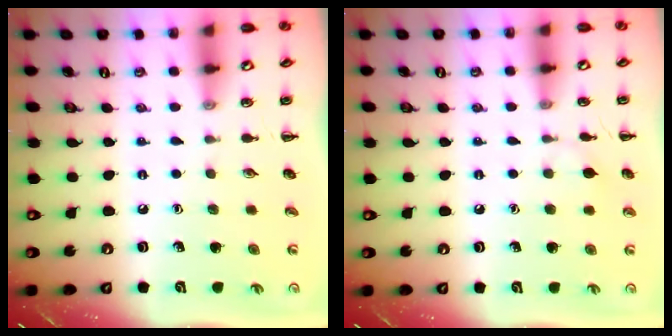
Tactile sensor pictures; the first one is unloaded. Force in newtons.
{"total": 5.2, "press": 4.9, "slide": 1.7}